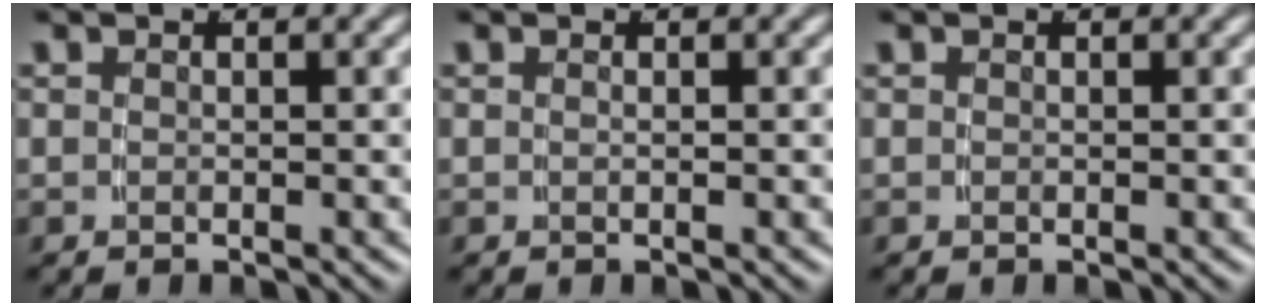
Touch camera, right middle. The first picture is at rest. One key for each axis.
{"total": 0.8, "fx": -0.2, "fy": -0.7, "fz": 0.2, "tx": -0.003, "ty": -0.001, "tz": 0.001}
{"total": 0.0}